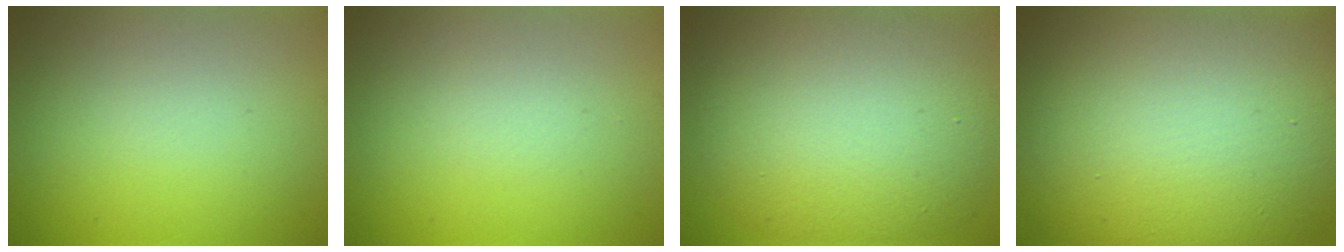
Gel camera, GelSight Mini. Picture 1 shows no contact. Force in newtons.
{"total": 0.9, "press": 0.9, "slide": 0.1}
{"total": 10.1, "press": 10.1, "slide": 0.6}
{"total": 17.3, "press": 17.2, "slide": 1.6}